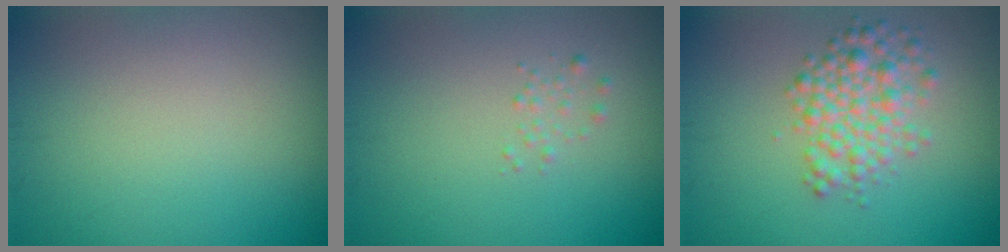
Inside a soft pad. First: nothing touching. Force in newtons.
{"total": 0.8, "press": 0.8, "slide": 0.0}
{"total": 3.9, "press": 3.9, "slide": 0.1}